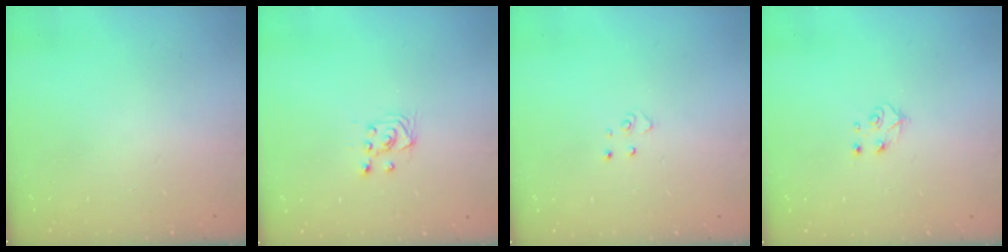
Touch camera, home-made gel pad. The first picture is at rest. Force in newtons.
{"total": 2.9, "press": 2.7, "slide": 1.0}
{"total": 4.0, "press": 4.0, "slide": 0.4}
{"total": 5.2, "press": 5.1, "slide": 0.7}